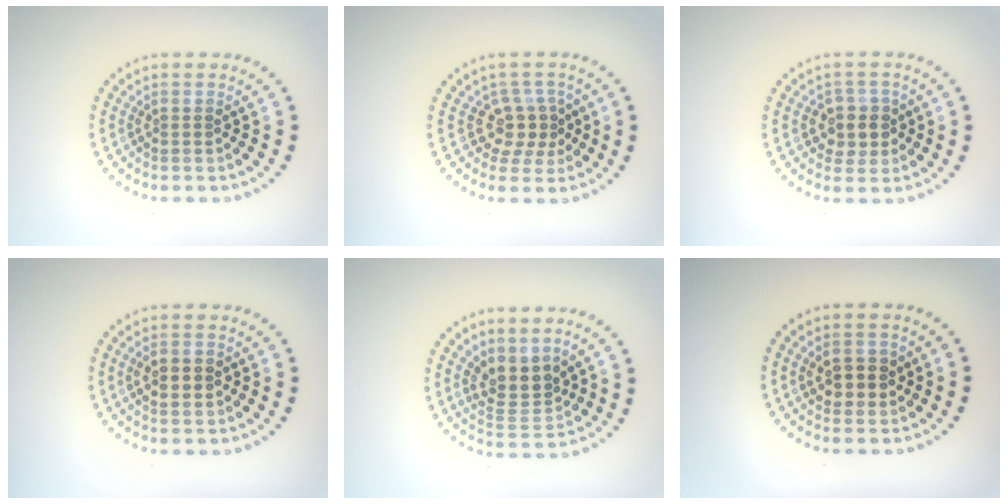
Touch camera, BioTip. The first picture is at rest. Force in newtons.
{"total": 3.1, "press": 2.3, "slide": 2.0}
{"total": 2.7, "press": 2.5, "slide": 0.9}
{"total": 2.9, "press": 2.9, "slide": 0.2}
{"total": 3.4, "press": 3.0, "slide": 1.6}
{"total": 2.6, "press": 2.6, "slide": 0.4}